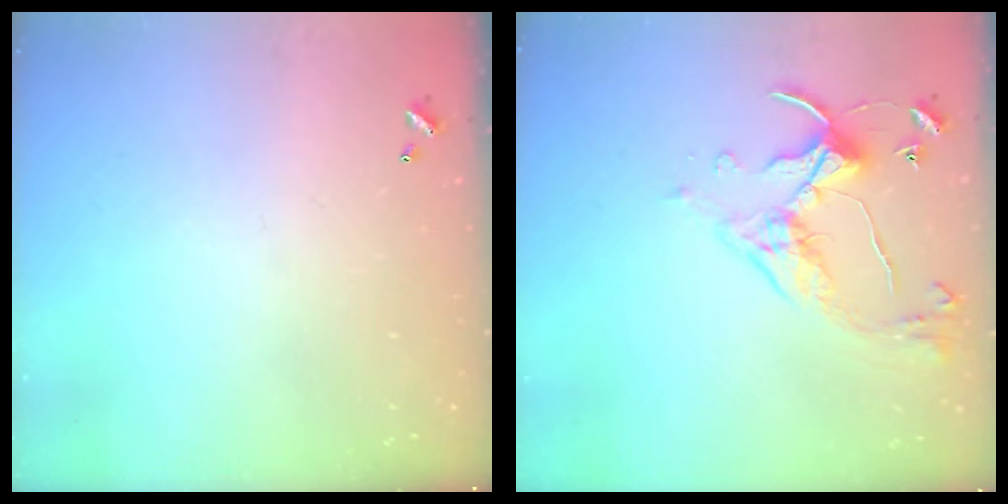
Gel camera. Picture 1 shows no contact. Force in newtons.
{"total": 6.7, "press": 6.6, "slide": 1.1}